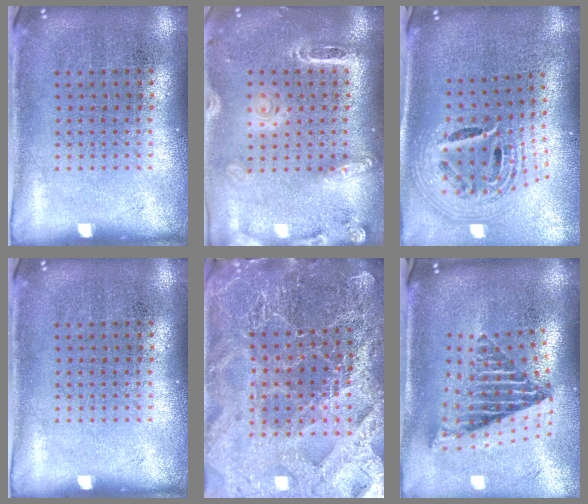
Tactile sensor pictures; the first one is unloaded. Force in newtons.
{"total": 2.1, "press": 1.9, "slide": 0.9}
{"total": 2.8, "press": 1.9, "slide": 2.0}
{"total": 0.0}
{"total": 4.6, "press": 4.3, "slide": 1.6}
{"total": 2.6, "press": 1.6, "slide": 2.0}